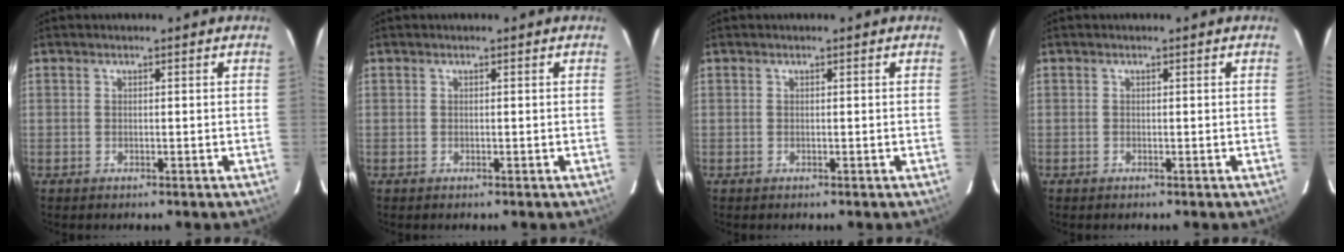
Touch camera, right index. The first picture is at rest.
{"total": 0.0}
{"total": 0.0}
{"total": 0.0}